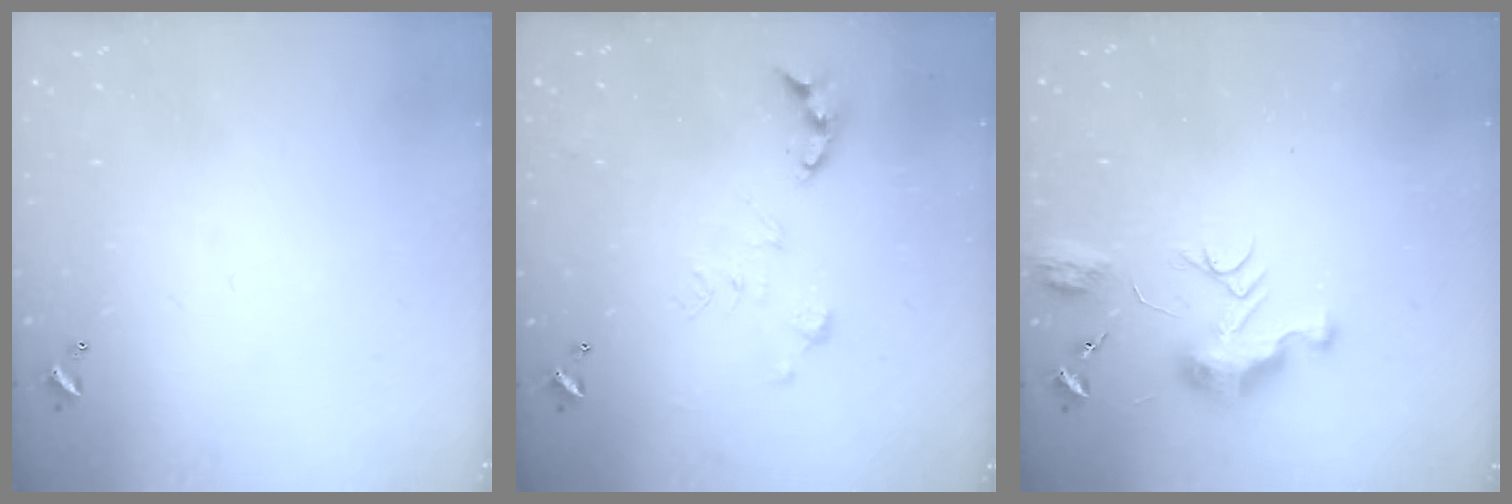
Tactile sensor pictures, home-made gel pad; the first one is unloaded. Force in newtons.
{"total": 0.0}
{"total": 9.5, "press": 9.5, "slide": 0.2}